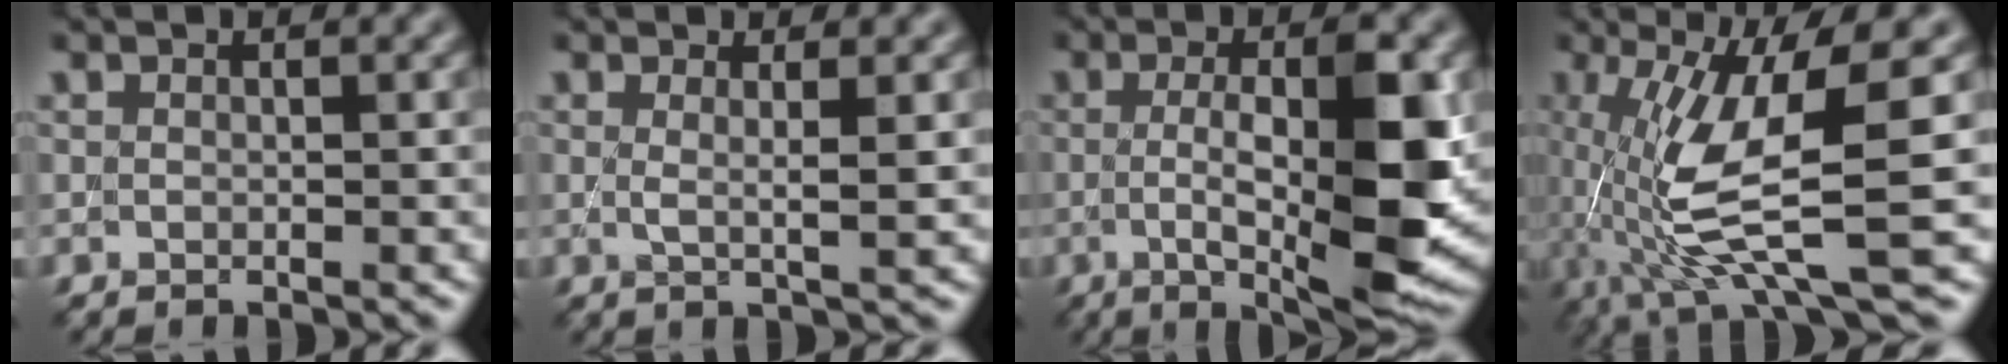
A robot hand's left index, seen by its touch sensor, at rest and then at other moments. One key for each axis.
{"total": 2.1, "fx": 0.5, "fy": 0.5, "fz": 2.0, "tx": -0.034, "ty": -0.003, "tz": 0.003}
{"total": 9.5, "fx": -0.9, "fy": 2.2, "fz": 9.2, "tx": -0.143, "ty": -0.004, "tz": -0.014}
{"total": 10.5, "fx": -0.7, "fy": 2.5, "fz": 10.2, "tx": -0.208, "ty": -0.013, "tz": -0.009}